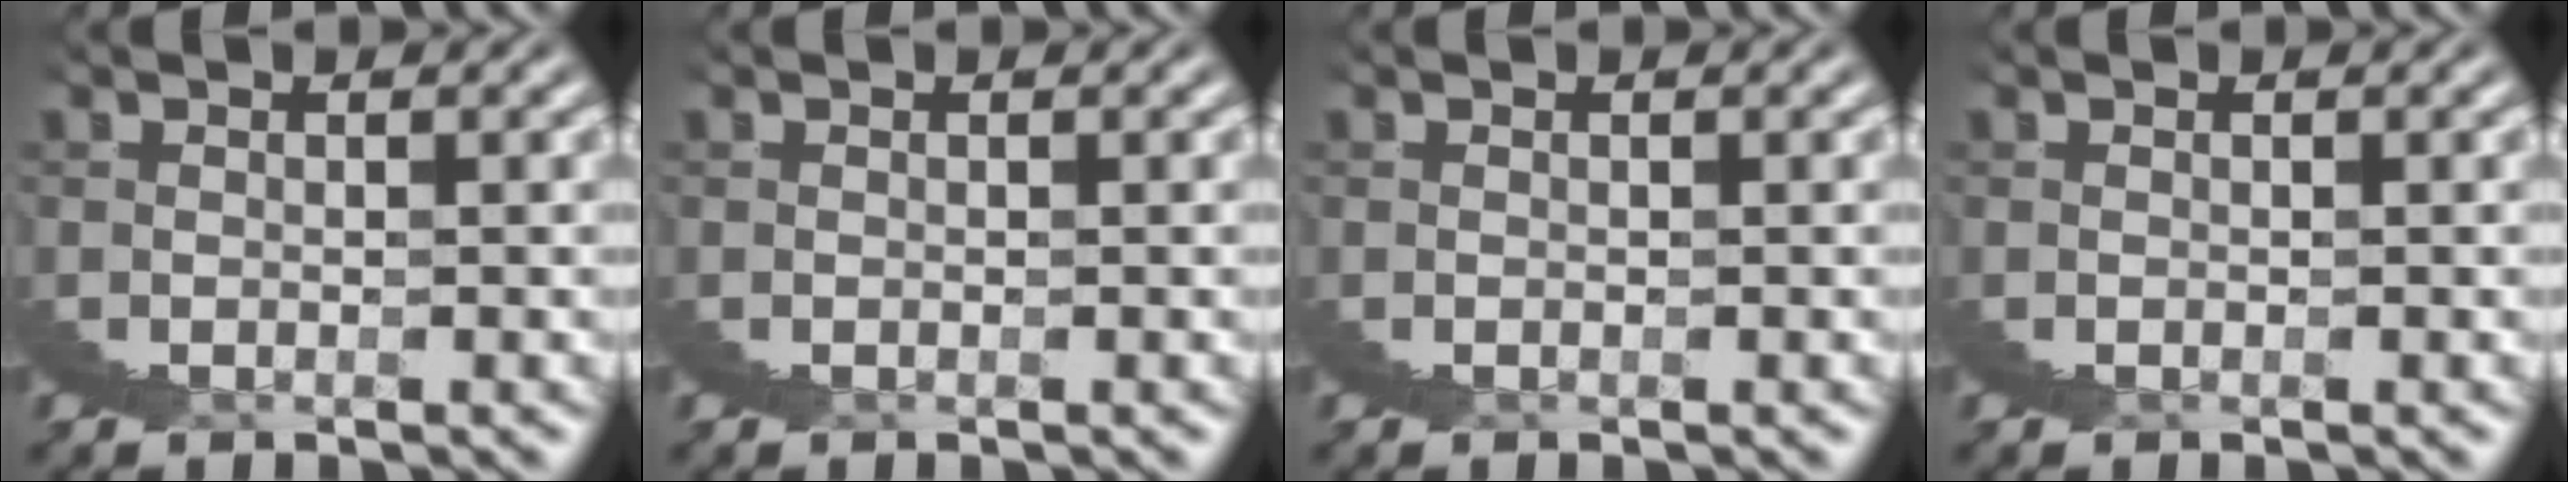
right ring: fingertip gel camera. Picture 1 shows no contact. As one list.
[{"total": 0.0}, {"total": 0.0}, {"total": 0.0}]